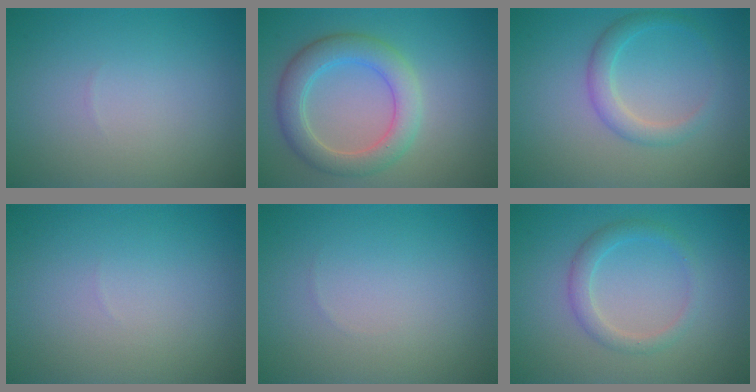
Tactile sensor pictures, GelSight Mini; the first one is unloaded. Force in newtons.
{"total": 4.7, "press": 4.7, "slide": 0.5}
{"total": 2.3, "press": 2.3, "slide": 0.2}
{"total": 0.0}
{"total": 0.0}
{"total": 2.1, "press": 2.1, "slide": 0.1}